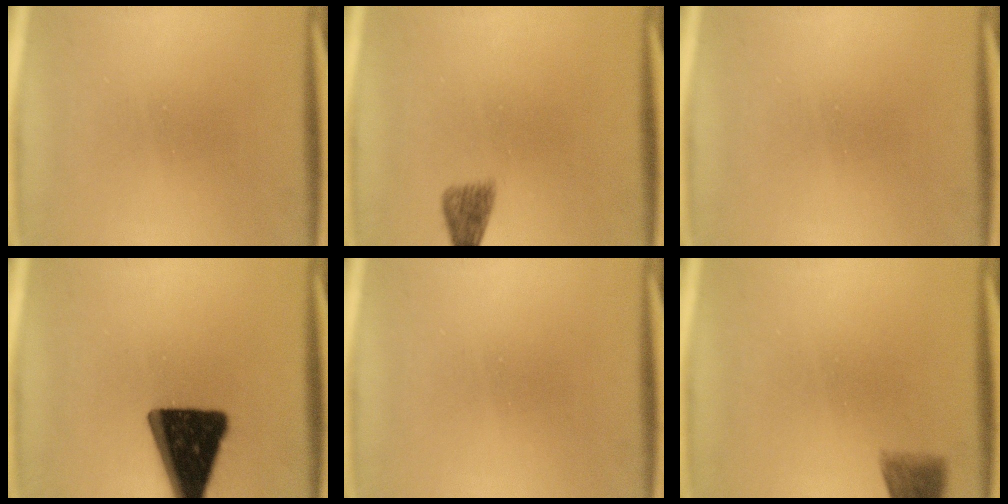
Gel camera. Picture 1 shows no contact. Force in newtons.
{"total": 2.1}
{"total": 0.0}
{"total": 18.4}
{"total": 0.0}
{"total": 3.4}